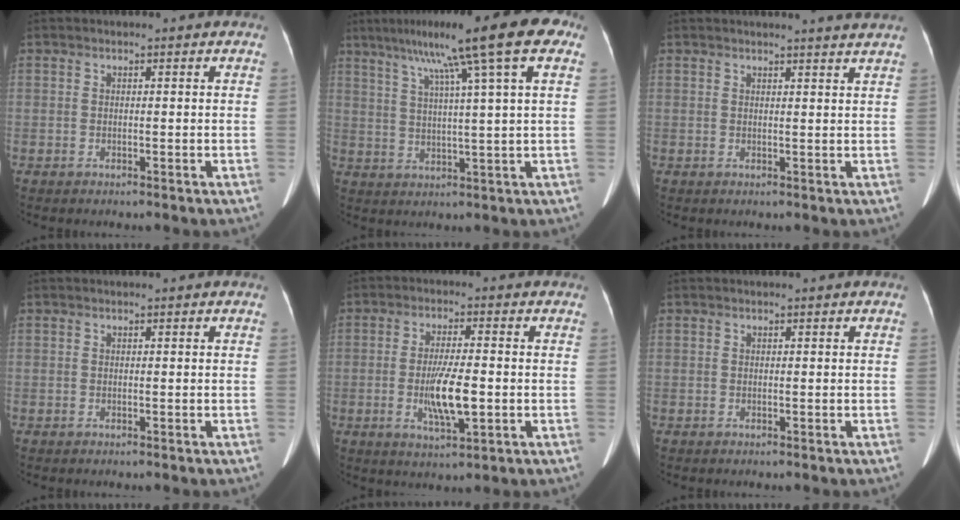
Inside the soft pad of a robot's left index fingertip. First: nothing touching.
{"total": 14.0, "force": [7.5, -0.6, 11.8], "torque": [-0.181, 0.021, 0.104]}
{"total": 4.8, "force": [4.4, -0.9, 1.6], "torque": [-0.018, -0.020, 0.030]}
{"total": 0.0}
{"total": 7.0, "force": [-1.8, 1.2, 6.7], "torque": [-0.127, -0.029, -0.033]}
{"total": 0.0}